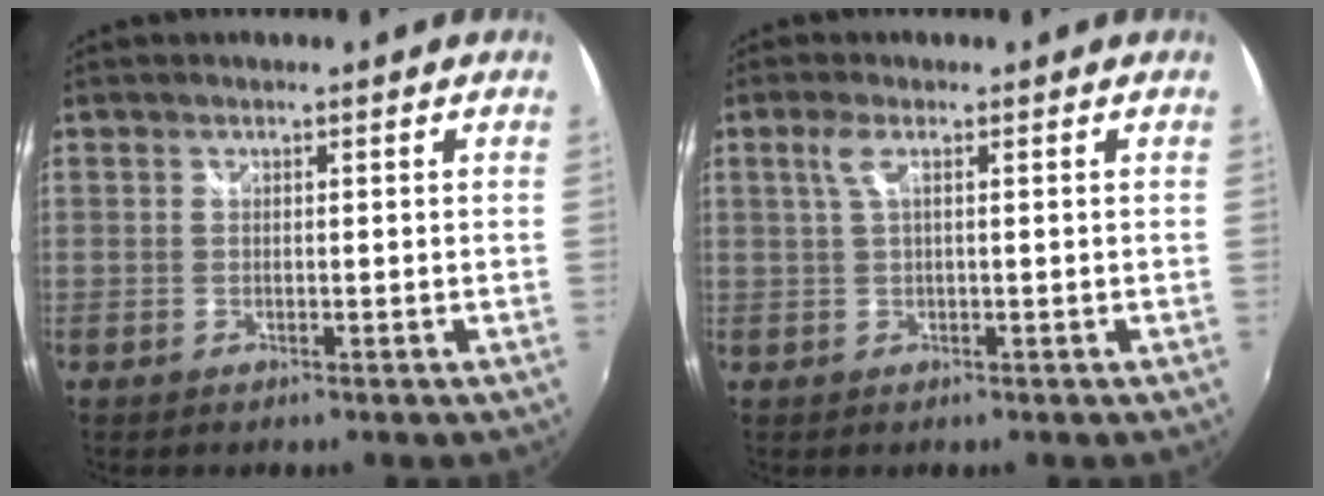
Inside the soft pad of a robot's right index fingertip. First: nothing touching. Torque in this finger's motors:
{"motor_torque": [0.25, -0.04, 0.22, 0.06]}